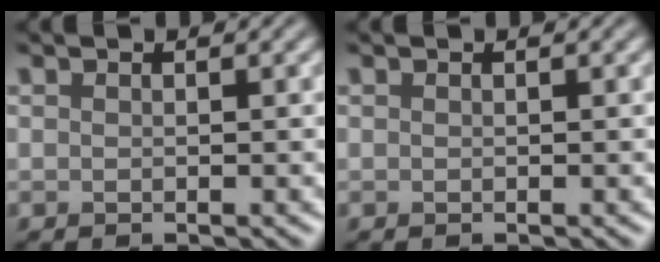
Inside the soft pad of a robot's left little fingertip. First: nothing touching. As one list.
[{"total": 0.0}]